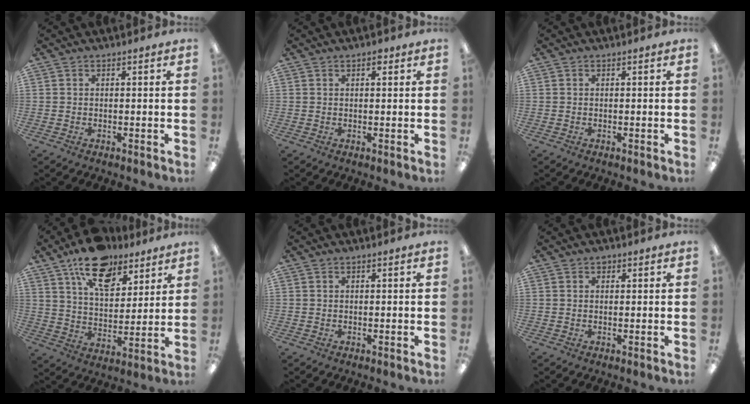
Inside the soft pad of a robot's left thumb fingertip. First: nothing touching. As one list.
[{"total": 1.3, "force": [0.9, 0.6, 0.8], "torque": [-0.002, -0.005, 0.011]}, {"total": 0.0}, {"total": 15.4, "force": [10.7, 7.8, 7.9], "torque": [-0.122, -0.053, 0.189]}, {"total": 0.0}, {"total": 0.9, "force": [0.6, 0.6, 0.4], "torque": [-0.001, -0.001, 0.008]}]